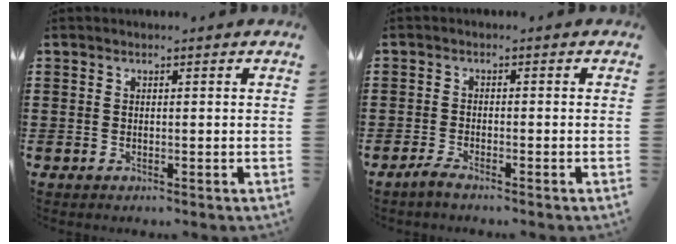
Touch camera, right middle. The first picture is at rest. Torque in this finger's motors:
{"motor_torque": [0.58, -0.20, 0.01, 0.03]}